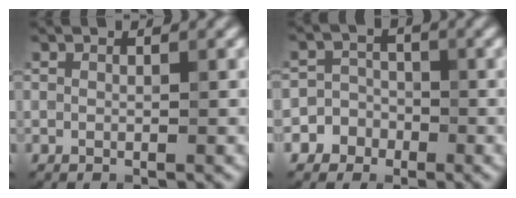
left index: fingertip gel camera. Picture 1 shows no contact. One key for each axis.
{"total": 3.6, "fx": -1.8, "fy": 3.1, "fz": 0.1, "tx": 0.044, "ty": 0.002, "tz": -0.045}